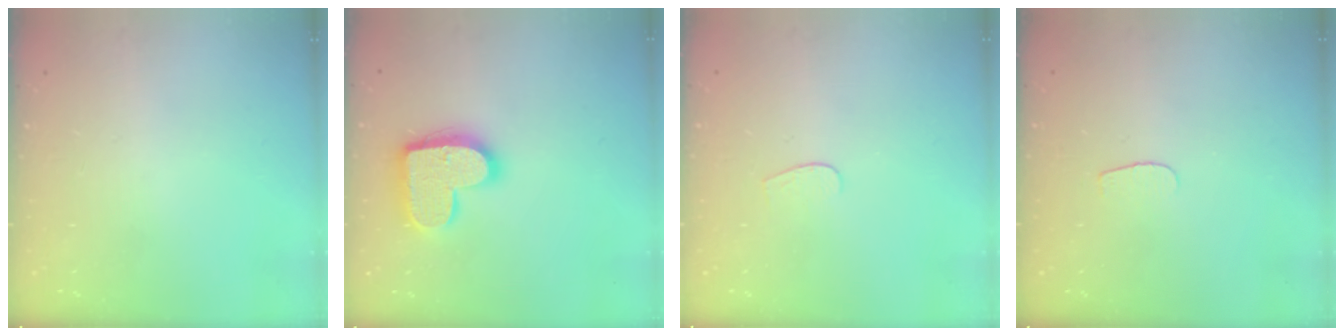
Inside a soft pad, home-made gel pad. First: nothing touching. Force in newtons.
{"total": 16.6, "press": 16.5, "slide": 0.9}
{"total": 4.0, "press": 4.0, "slide": 0.4}
{"total": 3.5, "press": 3.5, "slide": 0.3}